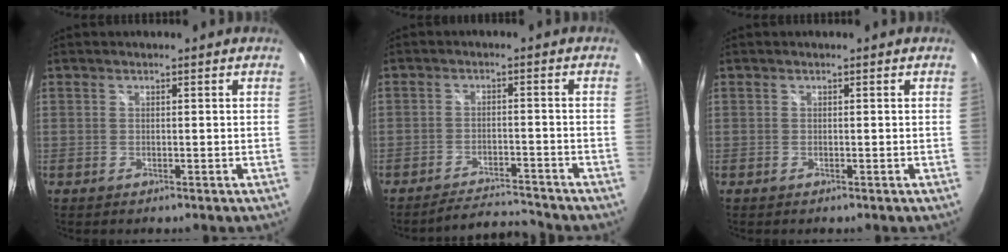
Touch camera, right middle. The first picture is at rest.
{"total": 6.7, "force": [-6.7, 0.1, 0.8], "torque": [-0.035, 0.004, -0.106]}
{"total": 0.0}